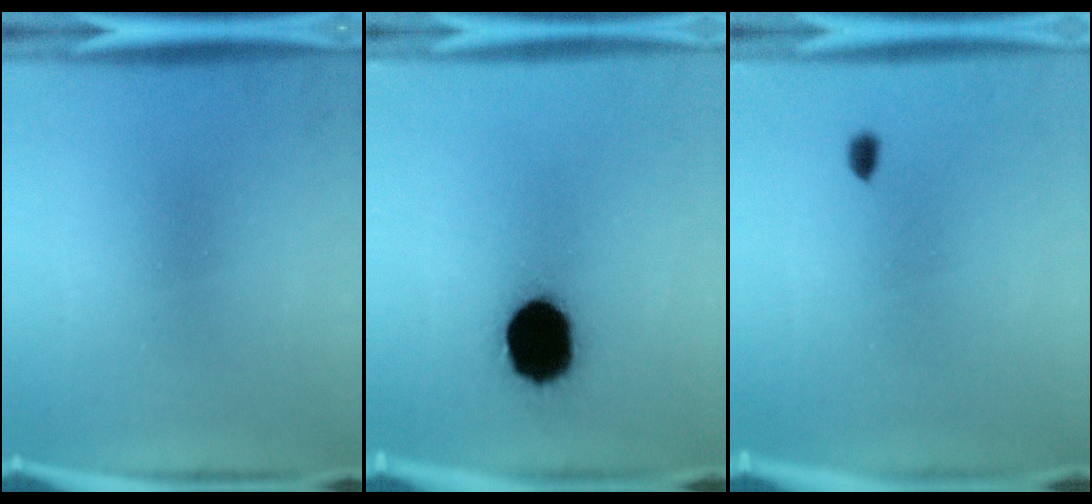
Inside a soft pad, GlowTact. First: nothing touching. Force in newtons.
{"total": 19.2}
{"total": 1.2}